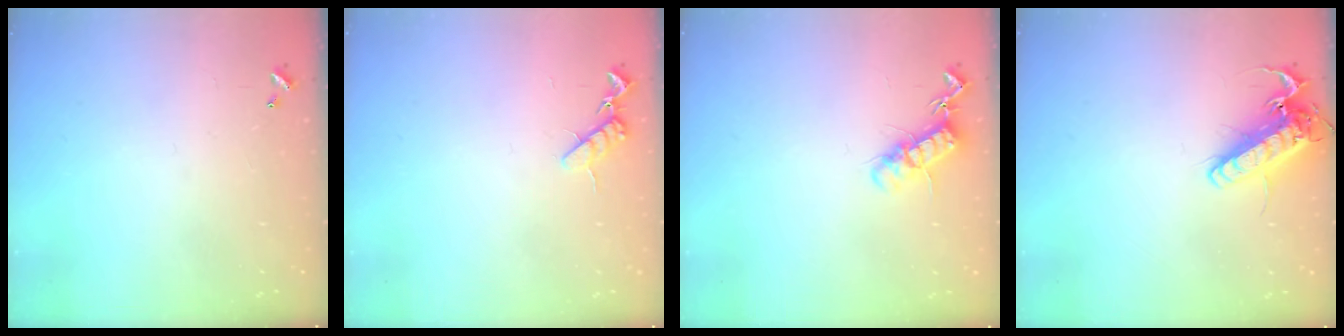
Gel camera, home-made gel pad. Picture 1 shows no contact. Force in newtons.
{"total": 9.1, "press": 9.1, "slide": 0.6}
{"total": 12.5, "press": 12.5, "slide": 0.4}
{"total": 16.2, "press": 16.0, "slide": 2.5}